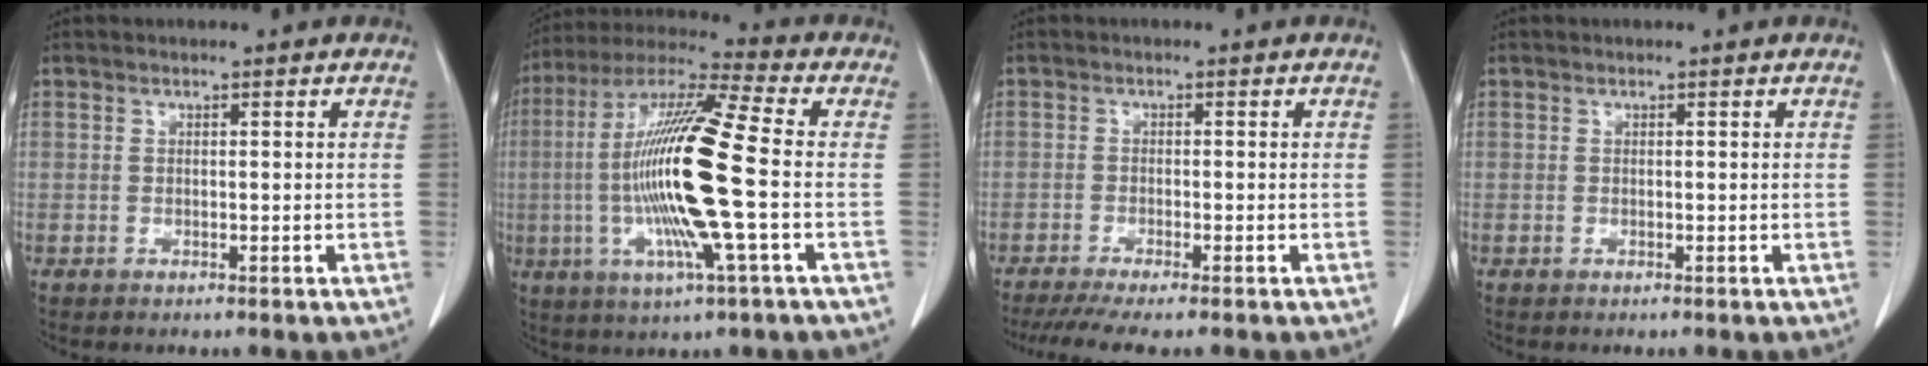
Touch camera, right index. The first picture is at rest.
{"total": 18.9, "force": [-2.2, 0.7, 18.8], "torque": [-0.383, -0.005, -0.051]}
{"total": 6.7, "force": [-5.6, -0.2, 3.8], "torque": [-0.052, -0.014, -0.089]}
{"total": 0.0}